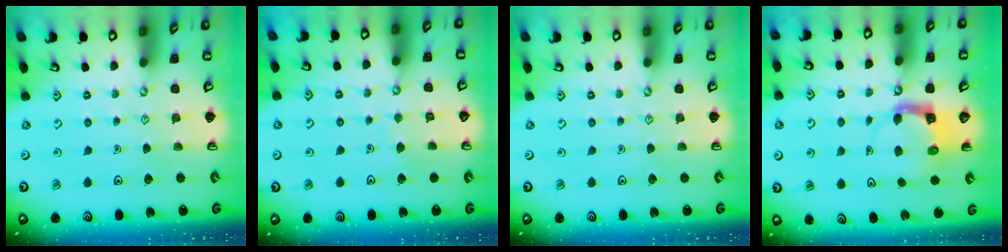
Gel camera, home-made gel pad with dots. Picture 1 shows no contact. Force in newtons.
{"total": 3.6, "press": 3.5, "slide": 0.2}
{"total": 0.0}
{"total": 3.9, "press": 3.9, "slide": 0.4}